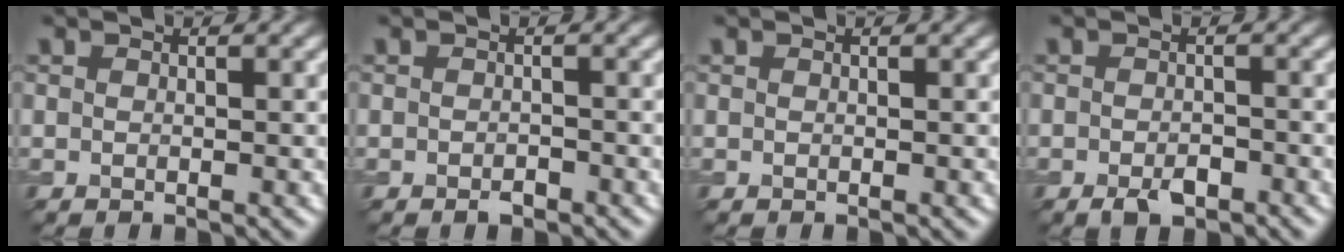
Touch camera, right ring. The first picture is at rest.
{"total": 1.0, "force": [-0.6, 0.5, 0.5], "torque": [-0.008, -0.002, -0.010]}
{"total": 0.0}
{"total": 2.2, "force": [-1.3, 1.0, 1.4], "torque": [-0.023, -0.001, -0.024]}